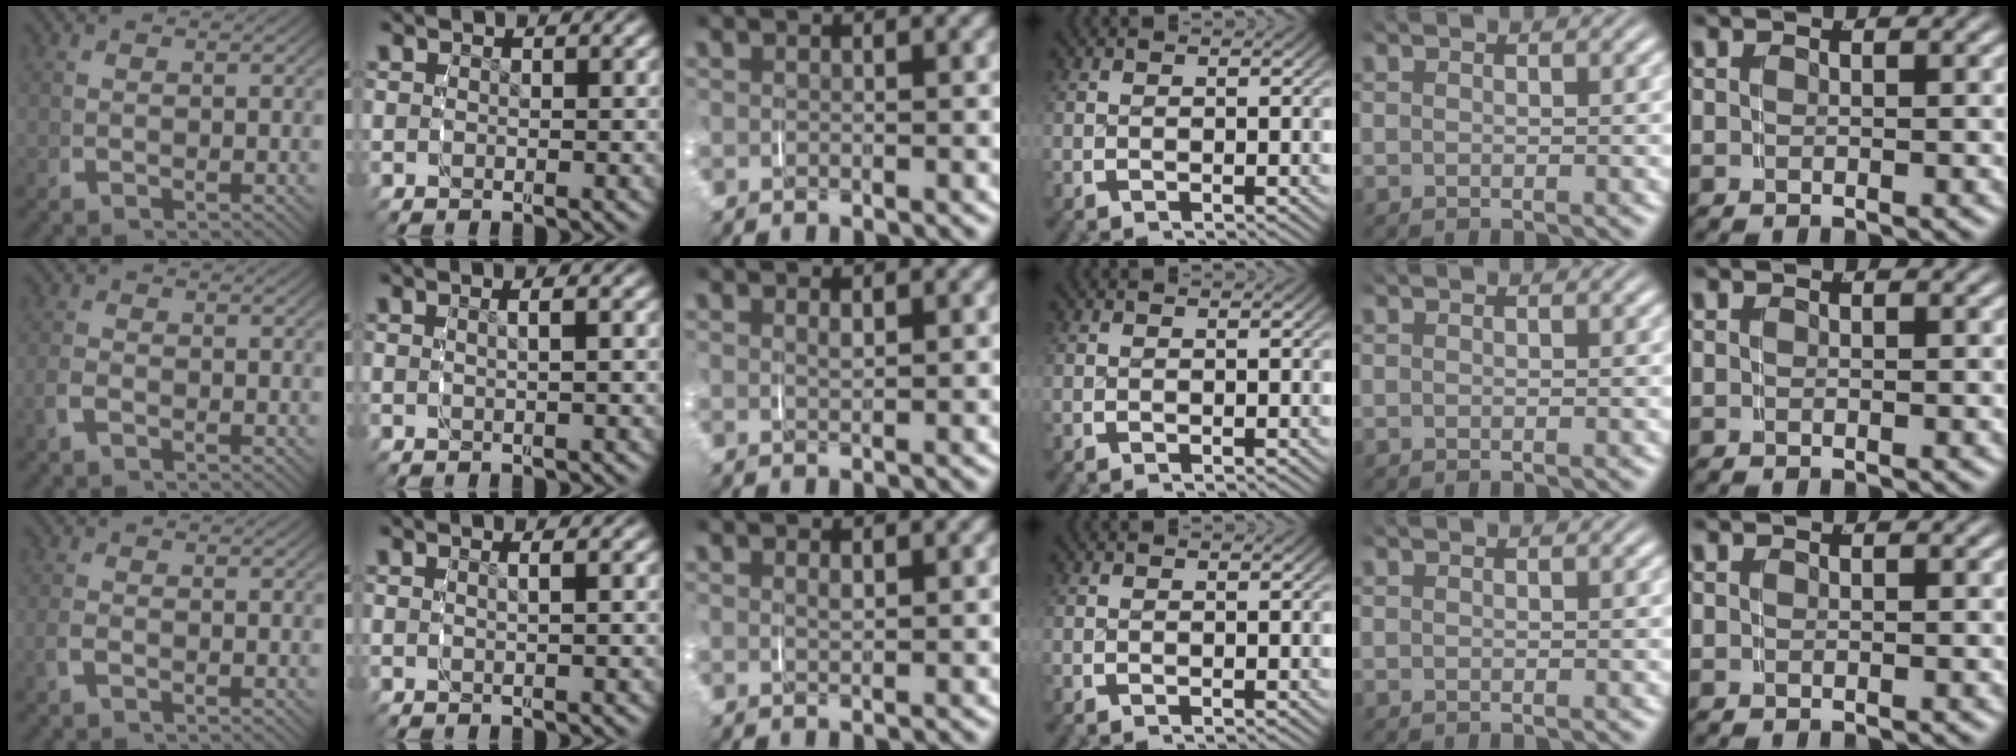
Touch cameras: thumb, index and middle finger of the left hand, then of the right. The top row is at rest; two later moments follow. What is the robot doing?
{"motion": "grasp_and_lifting", "object": "toothpaste"}